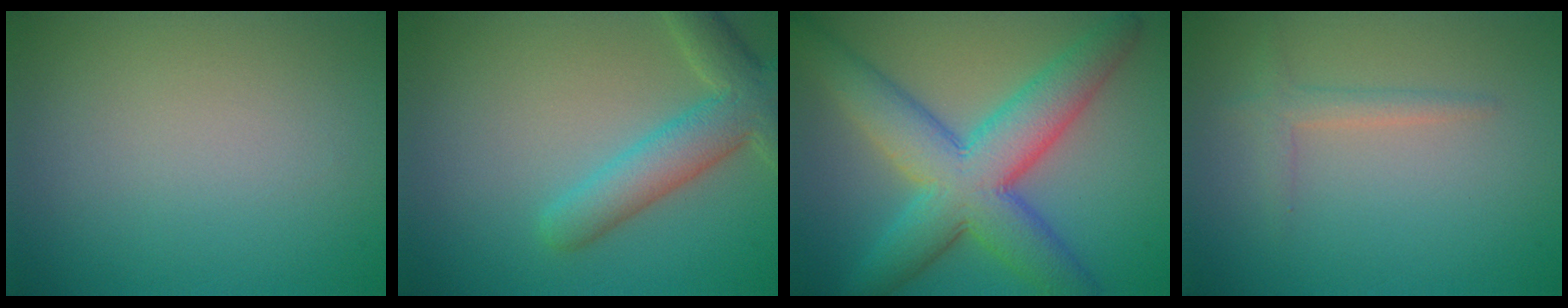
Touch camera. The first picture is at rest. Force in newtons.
{"total": 5.3, "press": 5.3, "slide": 0.4}
{"total": 9.5, "press": 9.5, "slide": 0.2}
{"total": 1.6, "press": 1.6, "slide": 0.1}